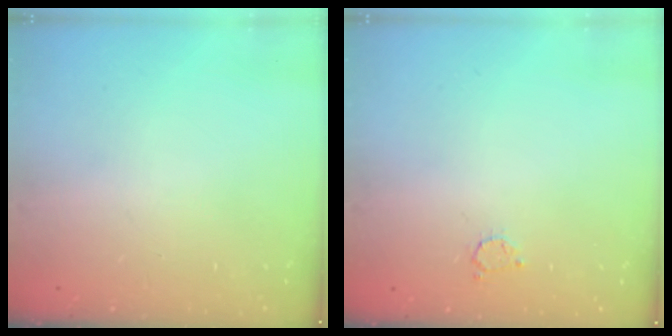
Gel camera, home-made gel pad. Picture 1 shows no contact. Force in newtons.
{"total": 2.5, "press": 2.5, "slide": 0.4}